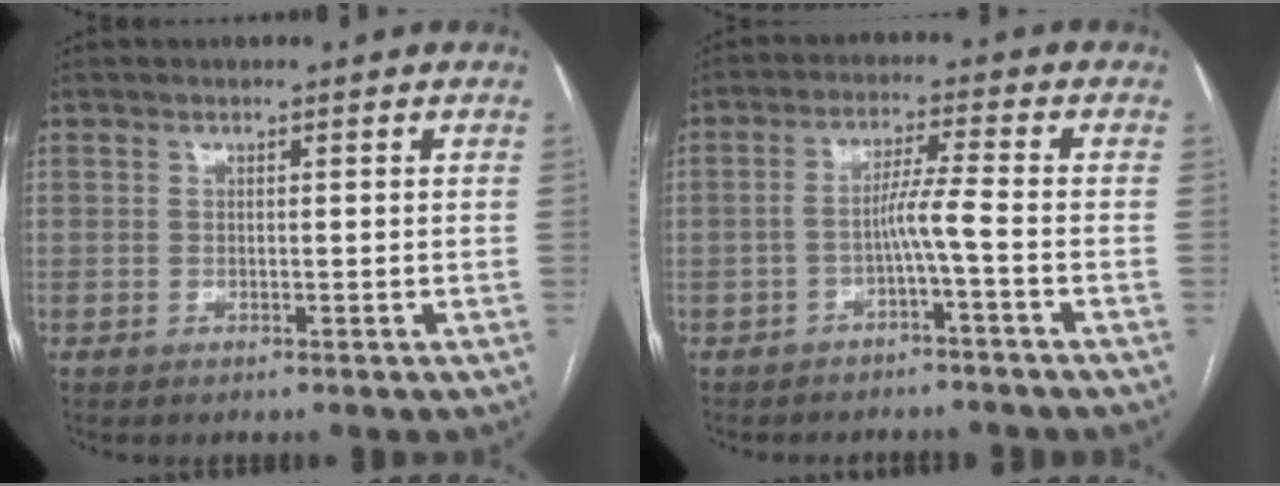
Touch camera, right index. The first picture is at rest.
{"total": 4.3, "force": [-1.8, -0.8, 3.8], "torque": [-0.069, 0.012, -0.033]}